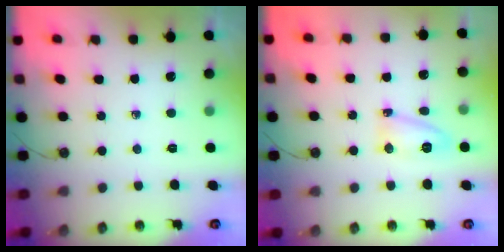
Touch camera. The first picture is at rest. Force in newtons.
{"total": 7.2, "press": 7.2, "slide": 0.6}